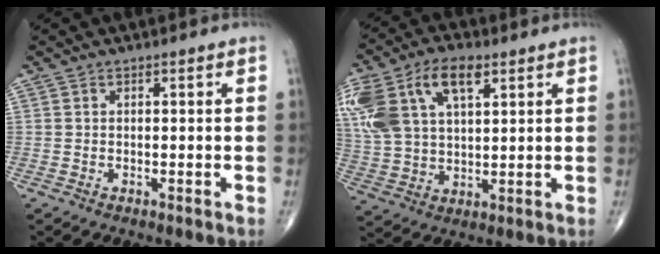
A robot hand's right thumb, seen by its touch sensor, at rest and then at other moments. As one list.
[{"total": 18.9, "force": [7.8, 10.4, 13.8], "torque": [-0.304, 0.015, 0.149]}]